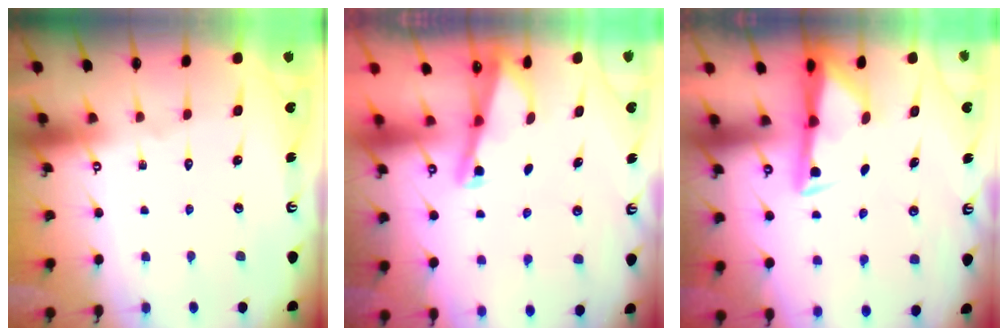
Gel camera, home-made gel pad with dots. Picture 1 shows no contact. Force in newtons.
{"total": 2.0, "press": 2.0, "slide": 0.3}
{"total": 3.0, "press": 2.9, "slide": 0.5}